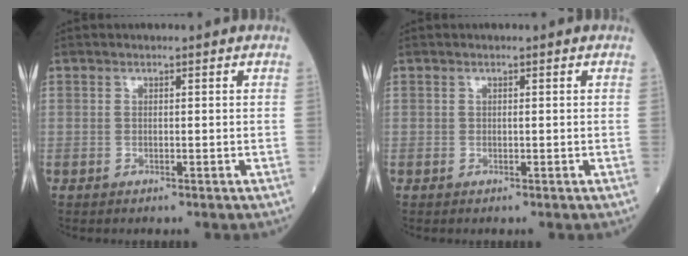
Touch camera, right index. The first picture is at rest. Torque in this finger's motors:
{"motor_torque": [-0.01, 0.01, -0.03, 0.02]}